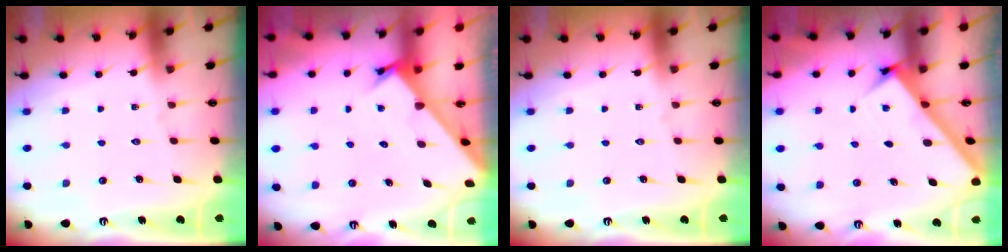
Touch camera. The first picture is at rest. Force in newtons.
{"total": 2.2, "press": 2.2, "slide": 0.2}
{"total": 0.0}
{"total": 2.9, "press": 2.9, "slide": 0.0}